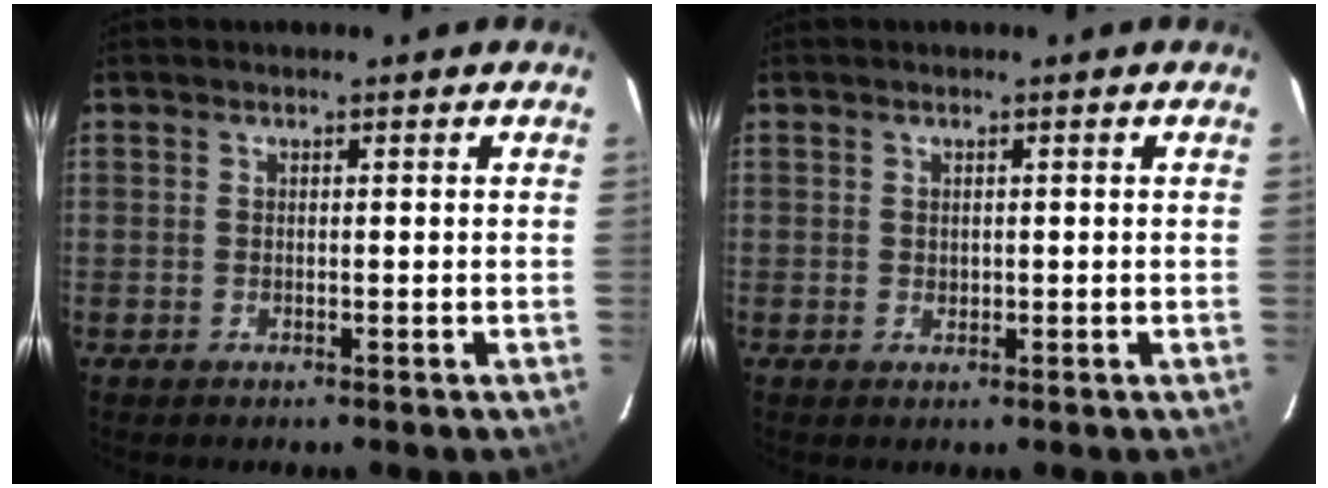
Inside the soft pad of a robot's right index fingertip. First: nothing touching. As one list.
[{"total": 0.8, "force": [0.2, 0.7, 0.5], "torque": [-0.007, 0.003, 0.005]}]